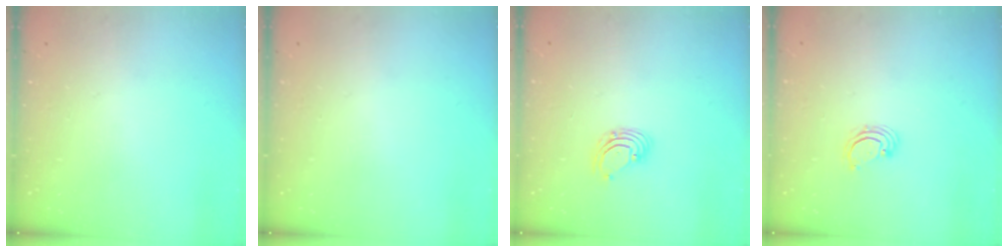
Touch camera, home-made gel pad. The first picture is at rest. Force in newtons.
{"total": 0.0}
{"total": 2.6, "press": 2.6, "slide": 0.1}
{"total": 2.7, "press": 2.7, "slide": 0.3}